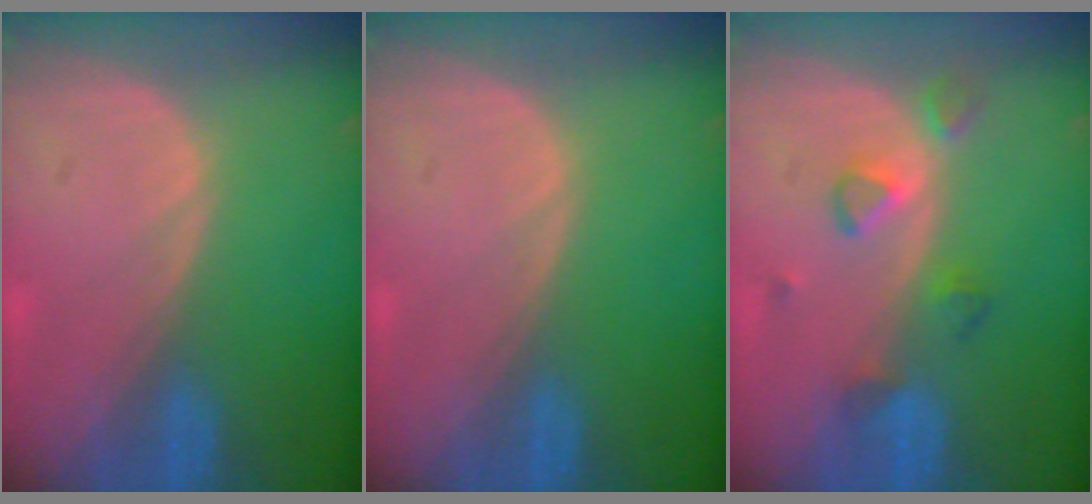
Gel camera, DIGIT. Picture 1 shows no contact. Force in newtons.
{"total": 0.0}
{"total": 4.1, "press": 4.0, "slide": 0.9}